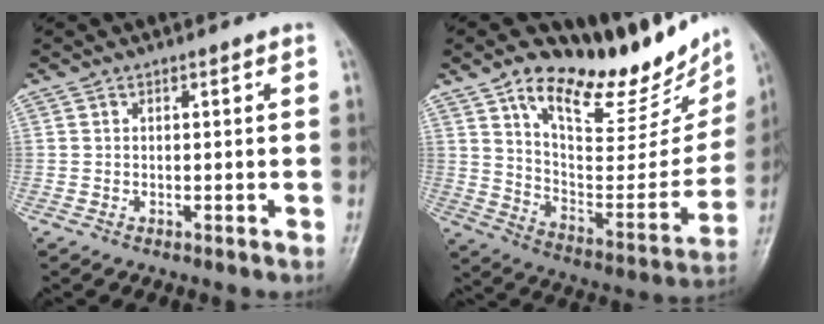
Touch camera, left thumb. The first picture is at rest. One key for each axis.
{"total": 22.0, "fx": 16.6, "fy": 7.4, "fz": 12.4, "tx": -0.125, "ty": -0.092, "tz": 0.267}